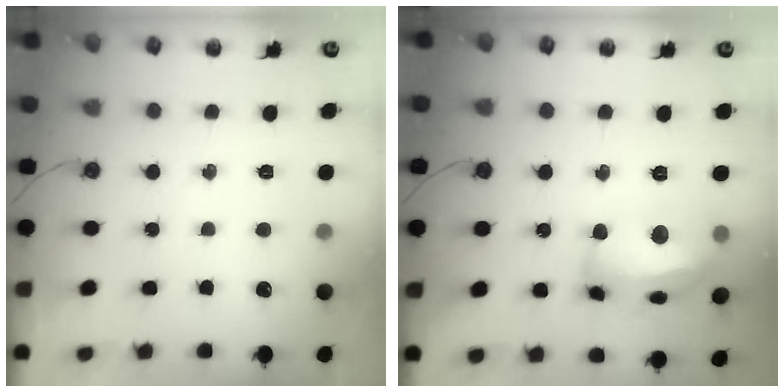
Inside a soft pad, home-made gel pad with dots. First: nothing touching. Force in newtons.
{"total": 17.7, "press": 17.6, "slide": 2.1}